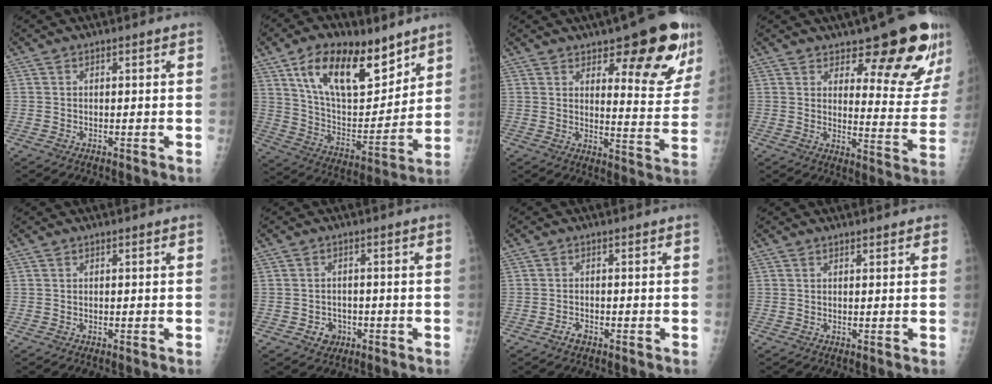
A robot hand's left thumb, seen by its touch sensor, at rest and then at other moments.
{"total": 20.8, "force": [12.2, 9.9, 13.6], "torque": [-0.187, -0.058, 0.220]}
{"total": 16.3, "force": [9.2, 5.7, 12.1], "torque": [-0.100, -0.056, 0.124]}
{"total": 15.7, "force": [10.7, 5.1, 10.2], "torque": [-0.085, -0.088, 0.139]}
{"total": 0.0}
{"total": 3.3, "force": [-1.3, 2.9, 1.0], "torque": [0.002, 0.008, -0.016]}
{"total": 1.6, "force": [-1.1, 0.9, 0.8], "torque": [-0.014, 0.003, -0.021]}
{"total": 1.3, "force": [1.1, 0.5, 0.4], "torque": [0.001, -0.002, 0.012]}